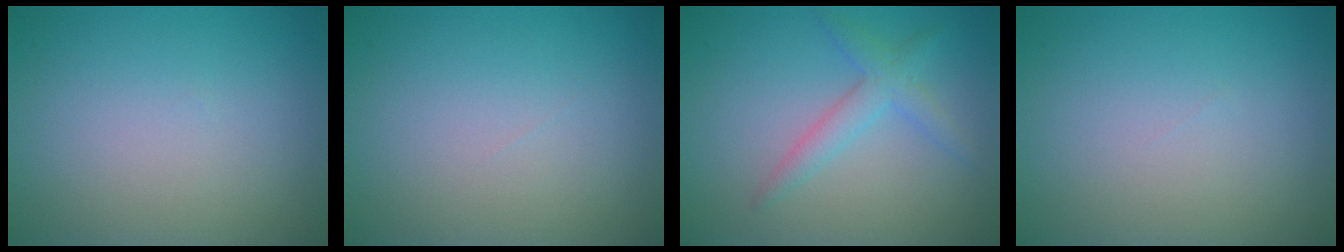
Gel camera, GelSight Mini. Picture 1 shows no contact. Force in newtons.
{"total": 0.0}
{"total": 2.5, "press": 2.5, "slide": 0.1}
{"total": 0.0}